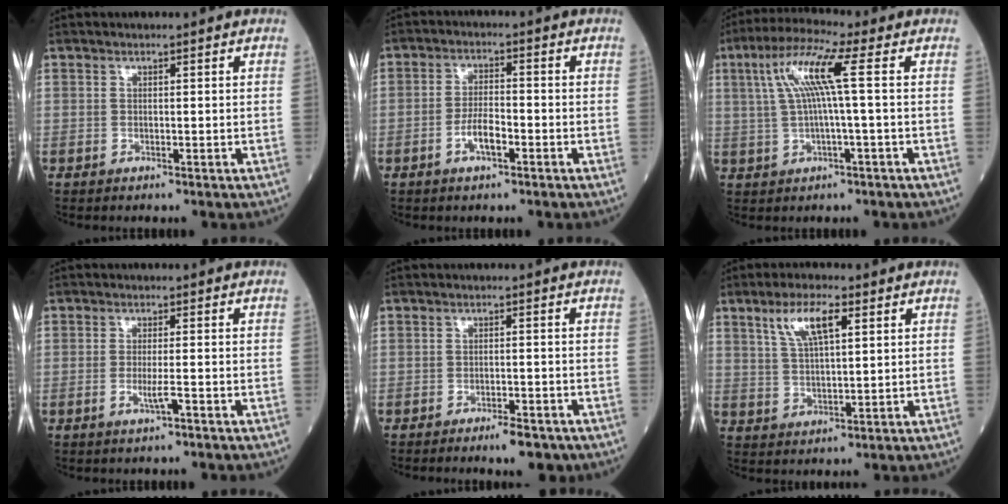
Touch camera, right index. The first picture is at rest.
{"total": 4.3, "force": [-2.0, 1.2, 3.6], "torque": [-0.069, 0.005, -0.038]}
{"total": 8.6, "force": [1.7, -0.3, 8.4], "torque": [-0.173, 0.025, 0.034]}
{"total": 2.4, "force": [-1.1, -0.1, 2.1], "torque": [-0.043, -0.004, -0.020]}
{"total": 4.0, "force": [-3.0, 0.9, 2.6], "torque": [-0.039, -0.002, -0.041]}
{"total": 7.1, "force": [3.4, 1.7, 5.9], "torque": [-0.122, 0.009, 0.067]}